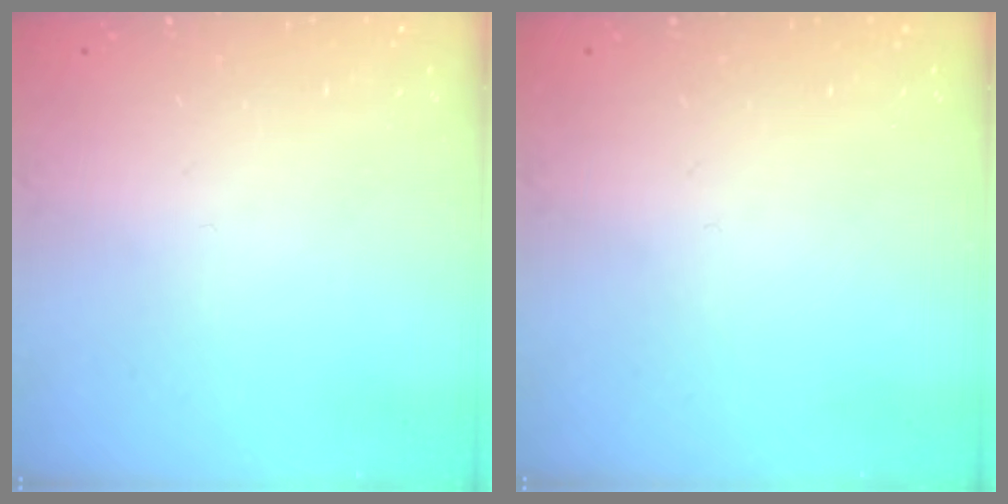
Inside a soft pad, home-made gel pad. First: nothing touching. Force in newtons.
{"total": 0.0}